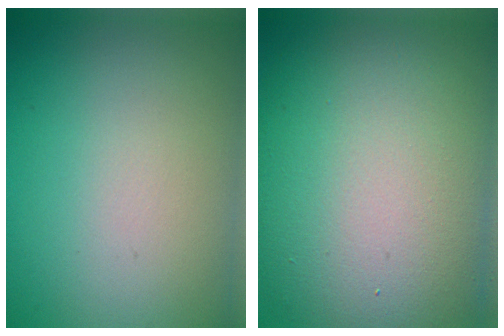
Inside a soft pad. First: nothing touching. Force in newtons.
{"total": 15.6, "press": 15.5, "slide": 0.8}